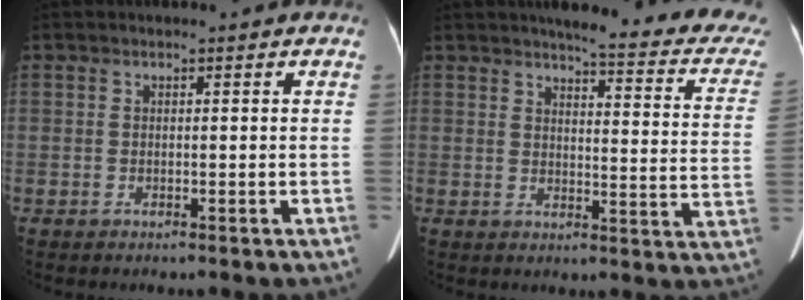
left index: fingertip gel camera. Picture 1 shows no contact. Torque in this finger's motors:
{"motor_torque": [0.68, -1.18, 0.17, 0.07]}